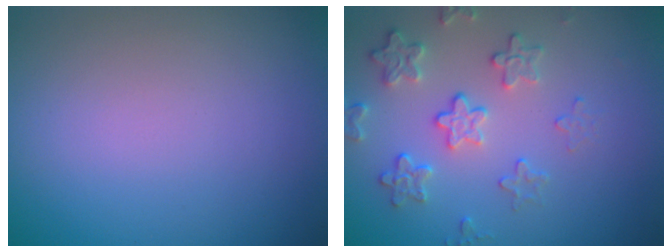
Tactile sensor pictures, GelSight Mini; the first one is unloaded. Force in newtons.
{"total": 3.0, "press": 2.9, "slide": 0.9}